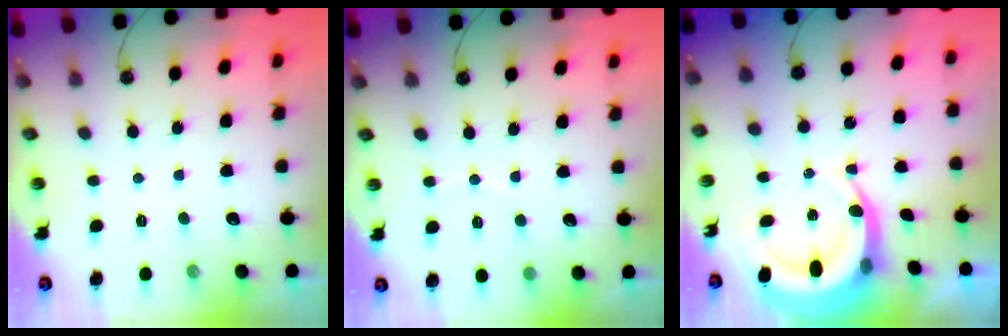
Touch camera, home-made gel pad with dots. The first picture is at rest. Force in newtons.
{"total": 3.4, "press": 3.3, "slide": 0.4}
{"total": 8.3, "press": 8.1, "slide": 1.6}